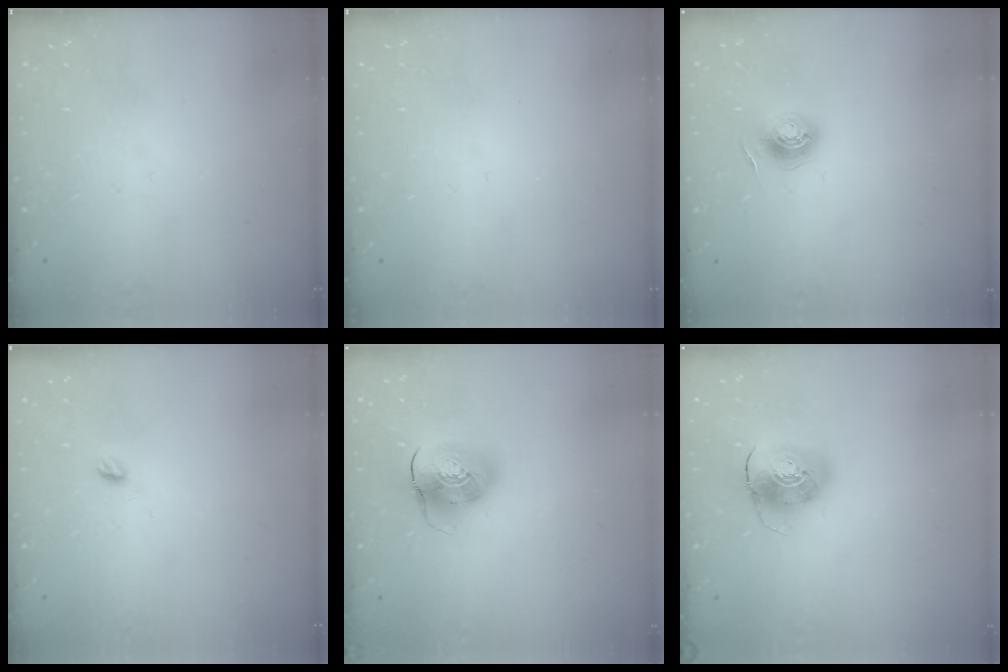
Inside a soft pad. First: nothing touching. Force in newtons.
{"total": 0.0}
{"total": 6.1, "press": 6.1, "slide": 0.5}
{"total": 4.3, "press": 4.2, "slide": 0.5}
{"total": 11.8, "press": 11.7, "slide": 1.9}
{"total": 9.8, "press": 9.7, "slide": 1.4}